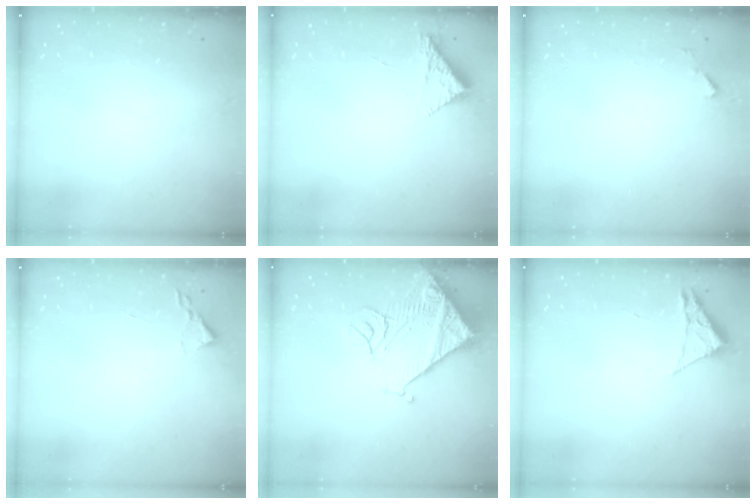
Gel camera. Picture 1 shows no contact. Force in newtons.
{"total": 4.3, "press": 4.3, "slide": 0.3}
{"total": 3.1, "press": 3.1, "slide": 0.2}
{"total": 1.8, "press": 1.7, "slide": 0.2}
{"total": 15.3, "press": 15.2, "slide": 1.8}
{"total": 2.3, "press": 2.3, "slide": 0.4}